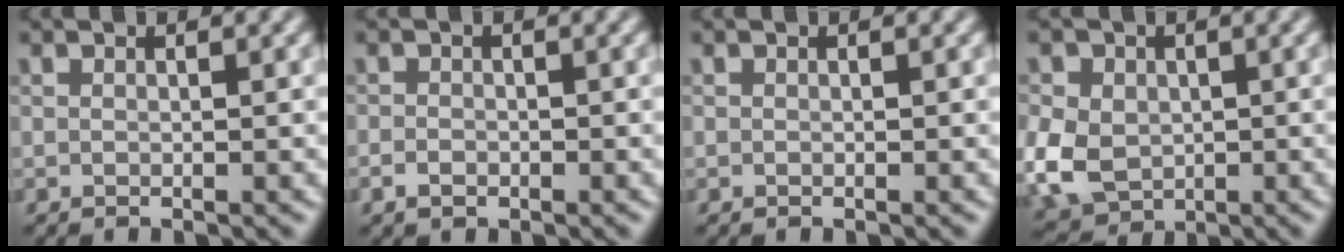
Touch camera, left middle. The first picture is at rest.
{"total": 1.3, "force": [-0.6, 1.0, 0.6], "torque": [-0.008, -0.001, -0.014]}
{"total": 0.0}
{"total": 6.8, "force": [-0.8, 5.5, 4.0], "torque": [-0.101, -0.006, -0.018]}